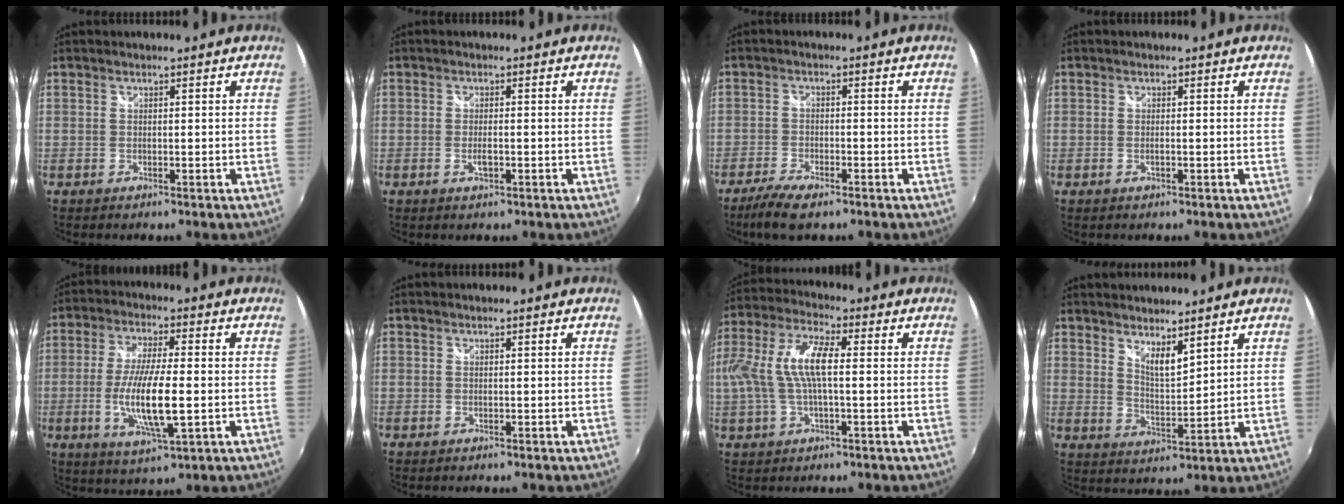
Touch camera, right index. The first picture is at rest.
{"total": 2.0, "force": [-0.7, 0.7, 1.7], "torque": [-0.033, -0.005, -0.010]}
{"total": 6.7, "force": [-5.0, 1.8, 4.2], "torque": [-0.108, -0.017, -0.094]}
{"total": 0.9, "force": [-0.3, 0.1, 0.8], "torque": [-0.016, -0.002, -0.005]}
{"total": 11.9, "force": [-2.1, 2.3, 11.5], "torque": [-0.224, -0.015, -0.039]}
{"total": 0.0}
{"total": 11.2, "force": [0.2, 3.6, 10.6], "torque": [-0.214, 0.009, 0.006]}
{"total": 5.6, "force": [4.6, 1.1, 2.9], "torque": [-0.045, -0.008, 0.078]}